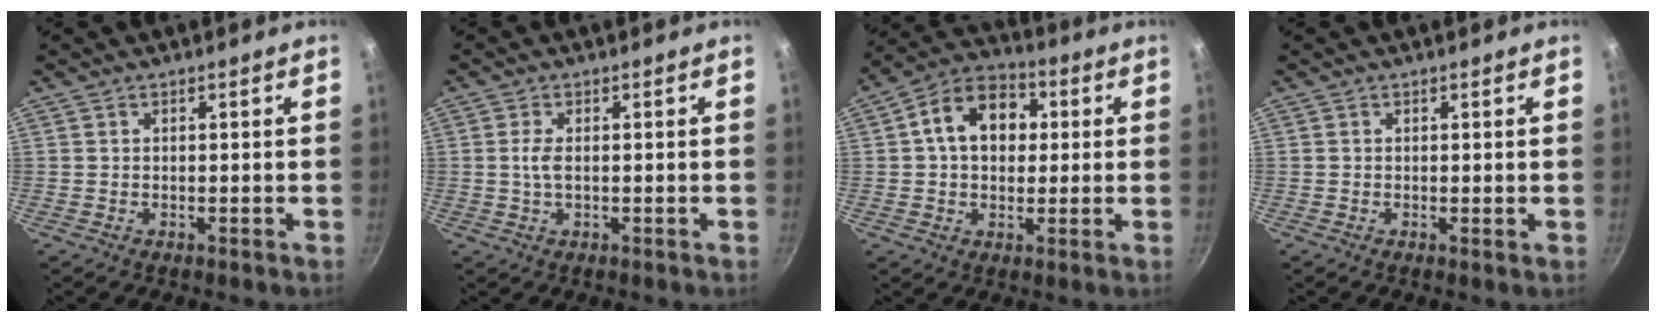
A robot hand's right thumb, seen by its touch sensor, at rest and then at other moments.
{"total": 2.7, "force": [0.1, 1.2, 2.4], "torque": [-0.054, 0.002, 0.001]}
{"total": 12.8, "force": [2.3, 9.3, 8.5], "torque": [-0.101, 0.022, 0.018]}
{"total": 0.0}